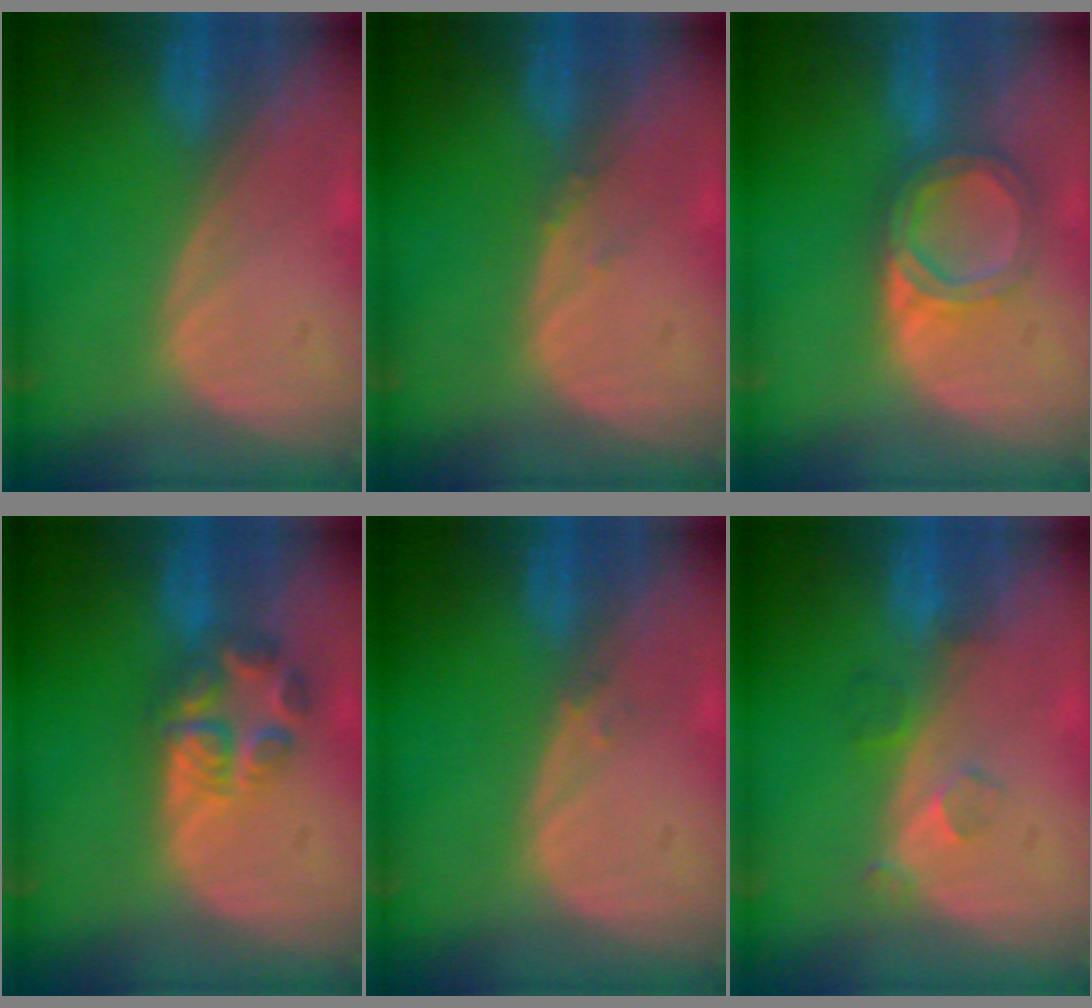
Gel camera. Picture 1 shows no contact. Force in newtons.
{"total": 0.7, "press": 0.7, "slide": 0.3}
{"total": 5.6, "press": 5.3, "slide": 1.9}
{"total": 5.5, "press": 5.5, "slide": 0.9}
{"total": 0.7, "press": 0.7, "slide": 0.1}
{"total": 3.3, "press": 2.8, "slide": 1.7}